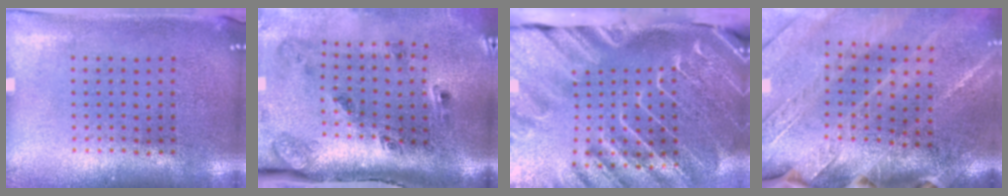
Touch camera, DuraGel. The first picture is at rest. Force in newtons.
{"total": 3.1, "press": 2.0, "slide": 2.4}
{"total": 4.6, "press": 3.4, "slide": 3.1}
{"total": 3.2, "press": 3.0, "slide": 1.2}